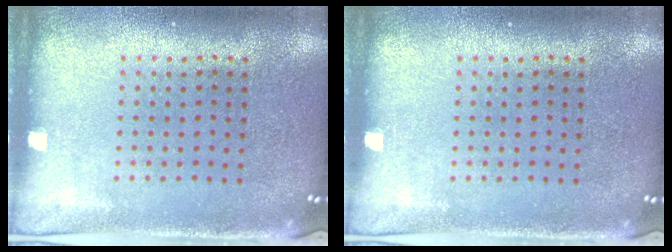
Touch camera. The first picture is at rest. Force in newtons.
{"total": 0.0}